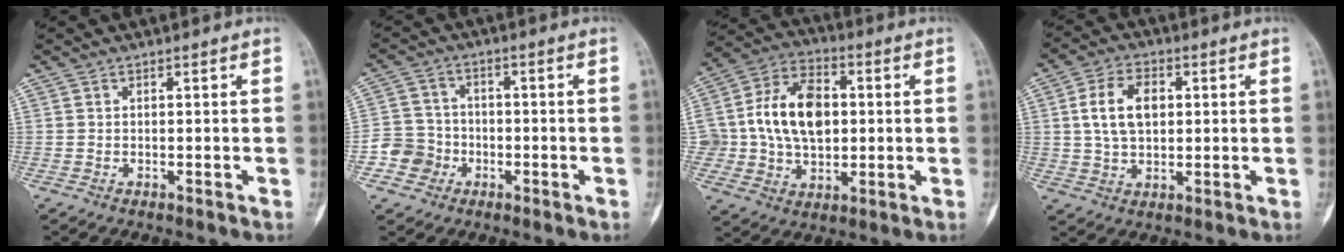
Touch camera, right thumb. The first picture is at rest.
{"total": 6.4, "force": [-2.5, 5.8, 0.8], "torque": [0.015, 0.024, -0.050]}
{"total": 16.4, "force": [1.3, 11.6, 11.5], "torque": [-0.168, 0.021, 0.024]}
{"total": 9.4, "force": [1.7, 6.0, 7.0], "torque": [-0.116, 0.005, 0.034]}